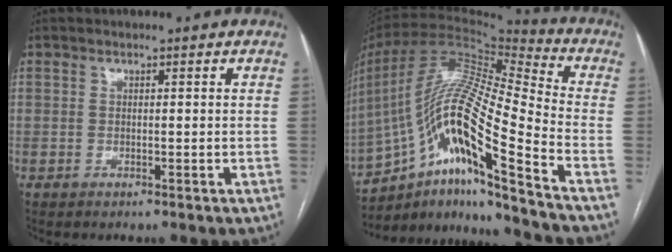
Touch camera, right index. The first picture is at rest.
{"total": 21.8, "force": [-12.8, 1.0, 17.7], "torque": [-0.351, 0.000, -0.230]}